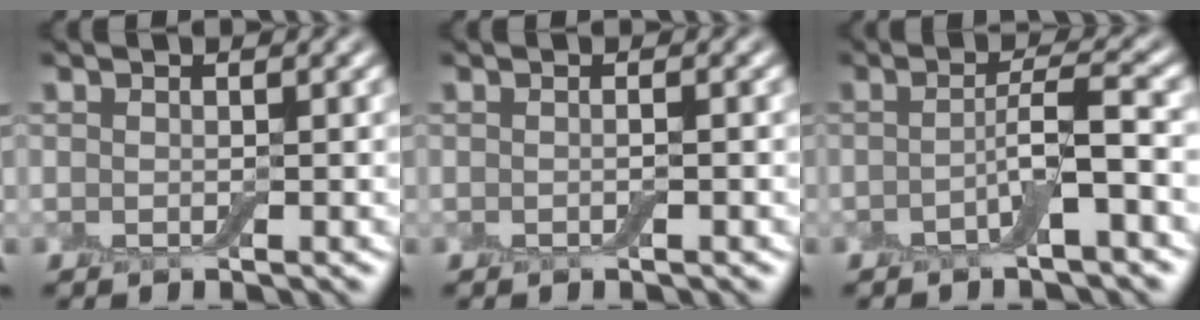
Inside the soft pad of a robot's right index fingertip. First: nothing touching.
{"total": 0.5, "force": [-0.1, 0.0, 0.5], "torque": [-0.010, -0.001, -0.003]}
{"total": 3.4, "force": [-1.1, 0.4, 3.2], "torque": [-0.059, 0.009, -0.030]}